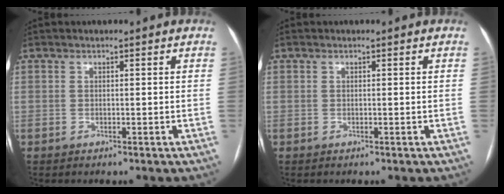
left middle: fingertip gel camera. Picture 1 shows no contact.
{"total": 0.0}